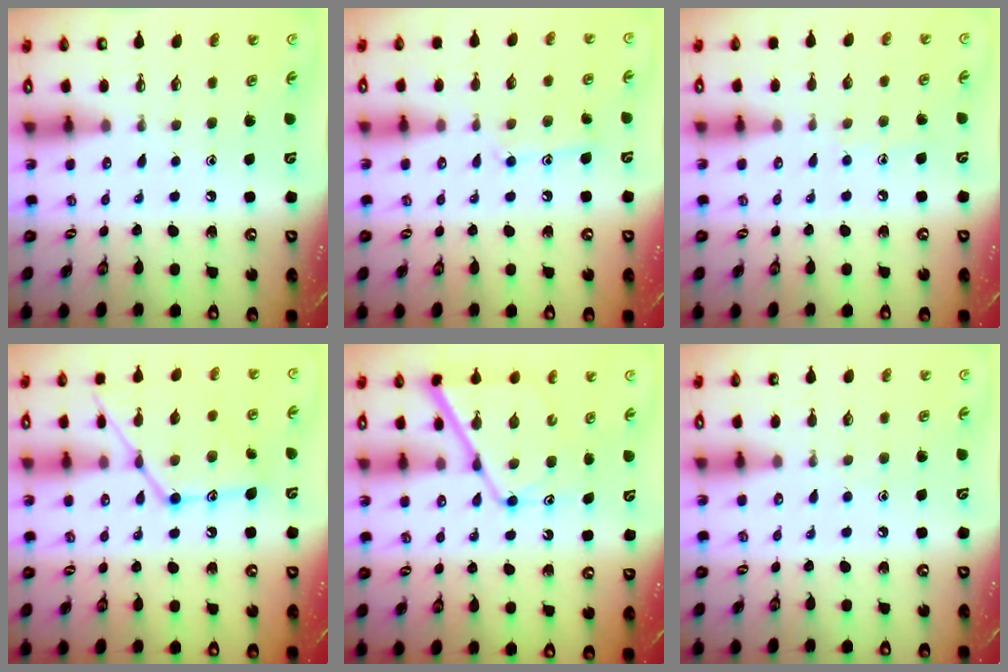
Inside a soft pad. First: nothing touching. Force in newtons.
{"total": 9.3, "press": 9.2, "slide": 0.6}
{"total": 5.3, "press": 5.3, "slide": 0.6}
{"total": 16.5, "press": 16.4, "slide": 1.2}
{"total": 12.5, "press": 12.5, "slide": 1.3}
{"total": 3.4, "press": 3.3, "slide": 0.4}